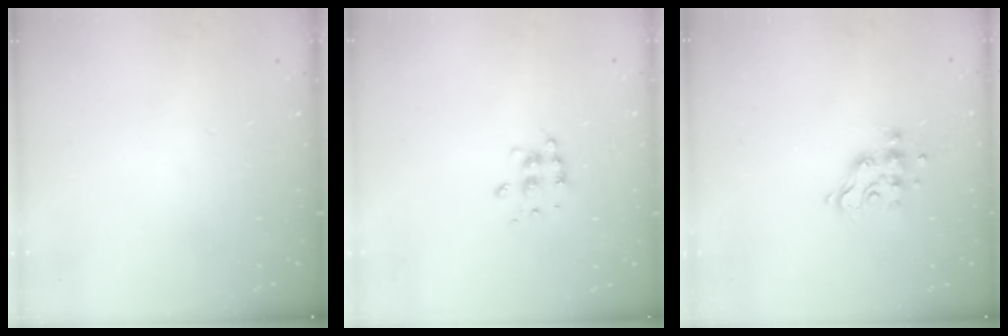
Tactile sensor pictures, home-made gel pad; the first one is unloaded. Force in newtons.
{"total": 6.2, "press": 6.2, "slide": 0.7}
{"total": 10.0, "press": 9.9, "slide": 0.8}